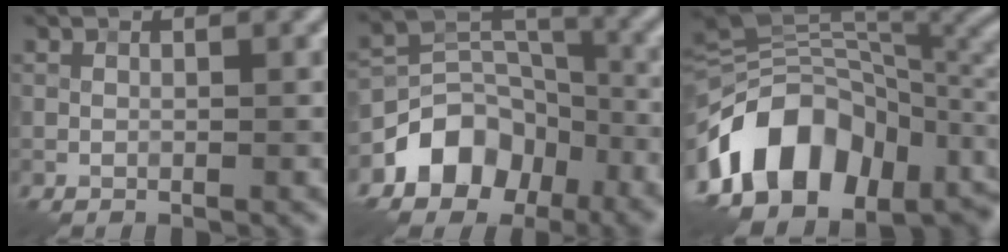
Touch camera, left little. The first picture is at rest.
{"total": 7.5, "force": [-4.4, 5.1, 3.4], "torque": [-0.038, -0.001, -0.087]}
{"total": 15.3, "force": [-4.9, 9.7, 10.7], "torque": [-0.196, 0.016, -0.091]}